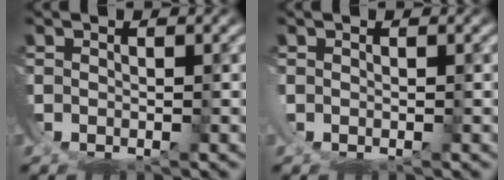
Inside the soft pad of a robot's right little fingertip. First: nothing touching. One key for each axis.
{"total": 0.6, "fx": 0.2, "fy": 0.4, "fz": 0.4, "tx": -0.015, "ty": -0.002, "tz": 0.005}